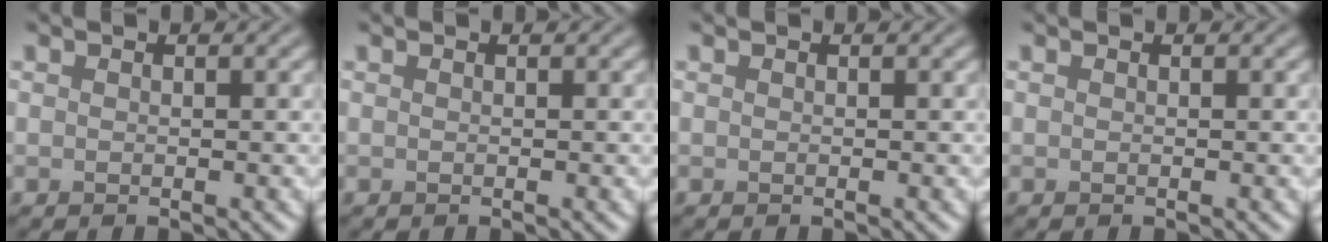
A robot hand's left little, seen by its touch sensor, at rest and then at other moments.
{"total": 0.0}
{"total": 0.0}
{"total": 0.0}